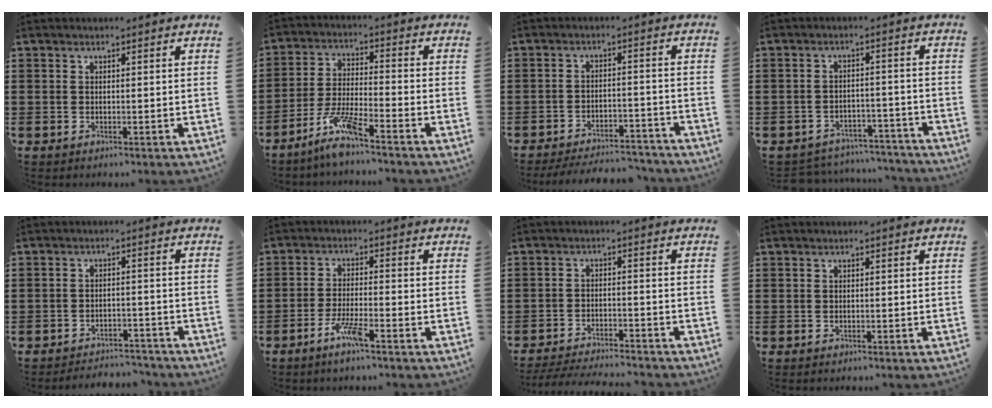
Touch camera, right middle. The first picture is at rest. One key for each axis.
{"total": 6.8, "fx": -5.4, "fy": 0.2, "fz": 4.3, "tx": -0.096, "ty": -0.014, "tz": -0.103}
{"total": 4.8, "fx": -4.7, "fy": 0.4, "fz": 1.1, "tx": -0.026, "ty": -0.003, "tz": -0.094}
{"total": 4.0, "fx": -4.0, "fy": 0.6, "fz": 0.0, "tx": -0.006, "ty": 0.002, "tz": -0.084}
{"total": 3.4, "fx": -3.4, "fy": 0.4, "fz": -0.2, "tx": -0.005, "ty": -0.001, "tz": -0.073}
{"total": 4.8, "fx": -3.0, "fy": 0.2, "fz": 3.7, "tx": -0.081, "ty": -0.009, "tz": -0.056}
{"total": 4.1, "fx": -4.0, "fy": 0.0, "fz": 0.8, "tx": -0.022, "ty": -0.006, "tz": -0.082}
{"total": 0.0}